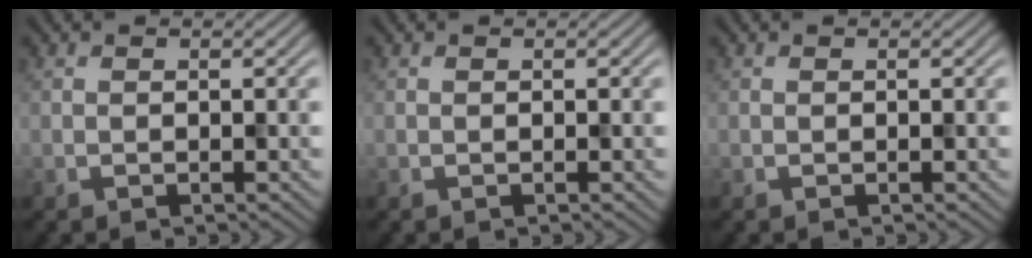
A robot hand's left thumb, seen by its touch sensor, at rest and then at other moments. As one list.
[{"total": 0.0}, {"total": 0.0}]